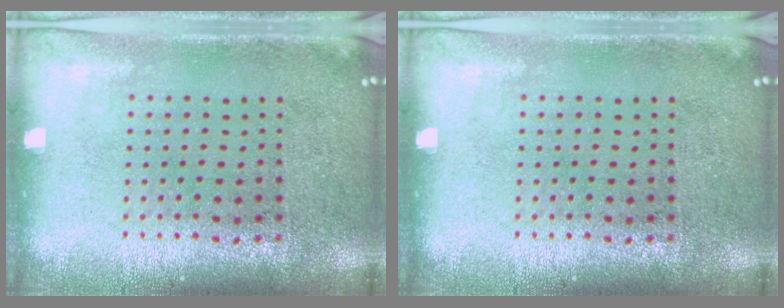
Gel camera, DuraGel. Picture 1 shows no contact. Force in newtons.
{"total": 0.0}